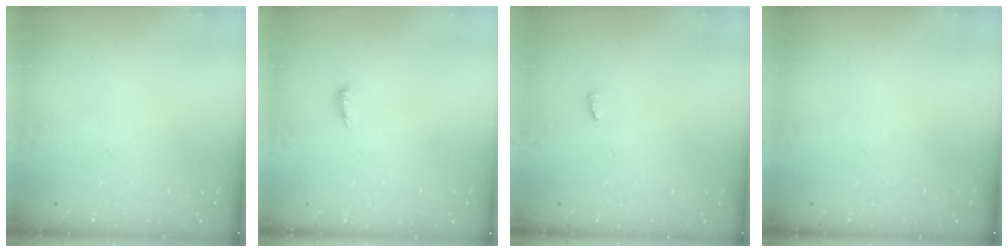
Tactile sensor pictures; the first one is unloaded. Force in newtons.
{"total": 4.6, "press": 4.5, "slide": 0.9}
{"total": 2.7, "press": 2.7, "slide": 0.2}
{"total": 0.0}